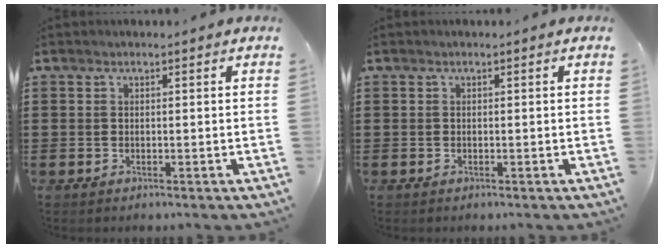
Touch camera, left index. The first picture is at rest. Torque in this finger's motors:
{"motor_torque": [0.00, 0.00, 0.00, 0.00]}